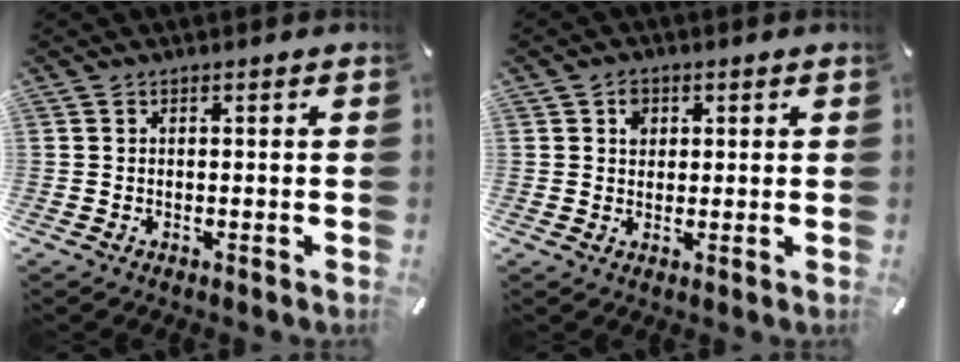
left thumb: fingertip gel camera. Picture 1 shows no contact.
{"total": 2.9, "force": [0.9, 2.5, 1.1], "torque": [-0.011, -0.002, 0.013]}